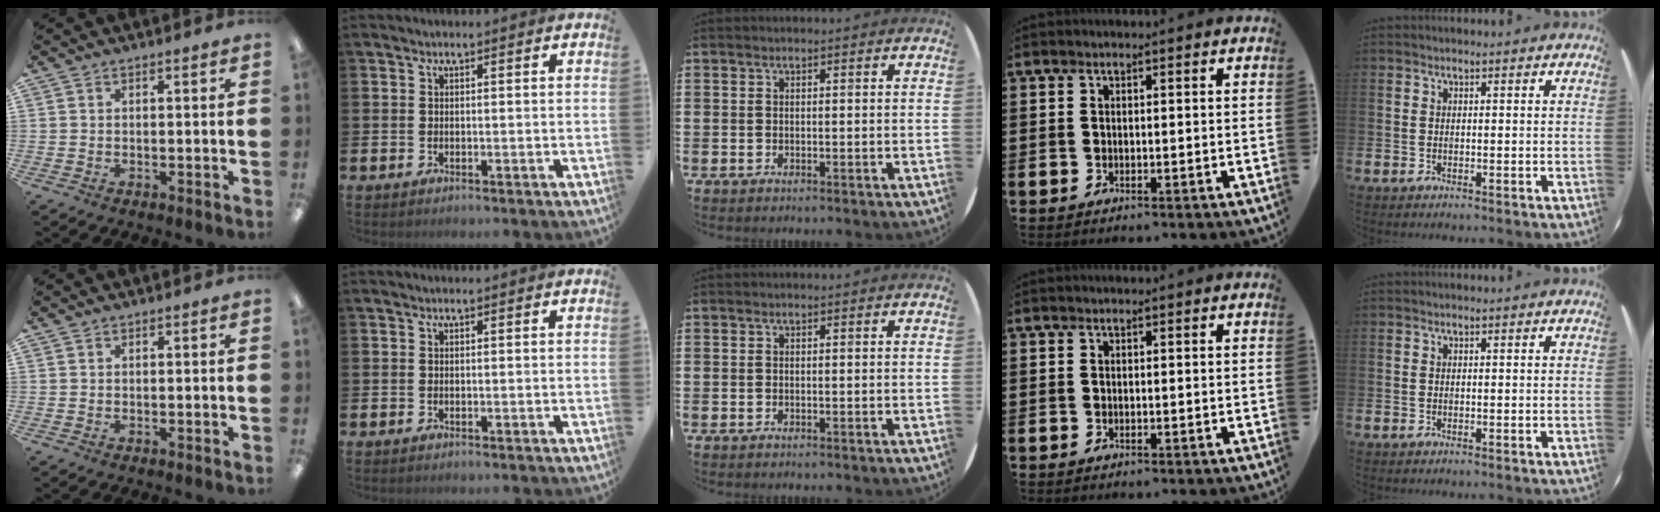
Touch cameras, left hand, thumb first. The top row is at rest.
{}